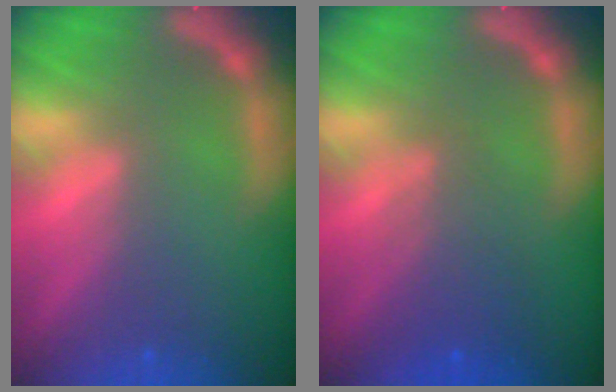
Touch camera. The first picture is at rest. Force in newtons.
{"total": 3.6}